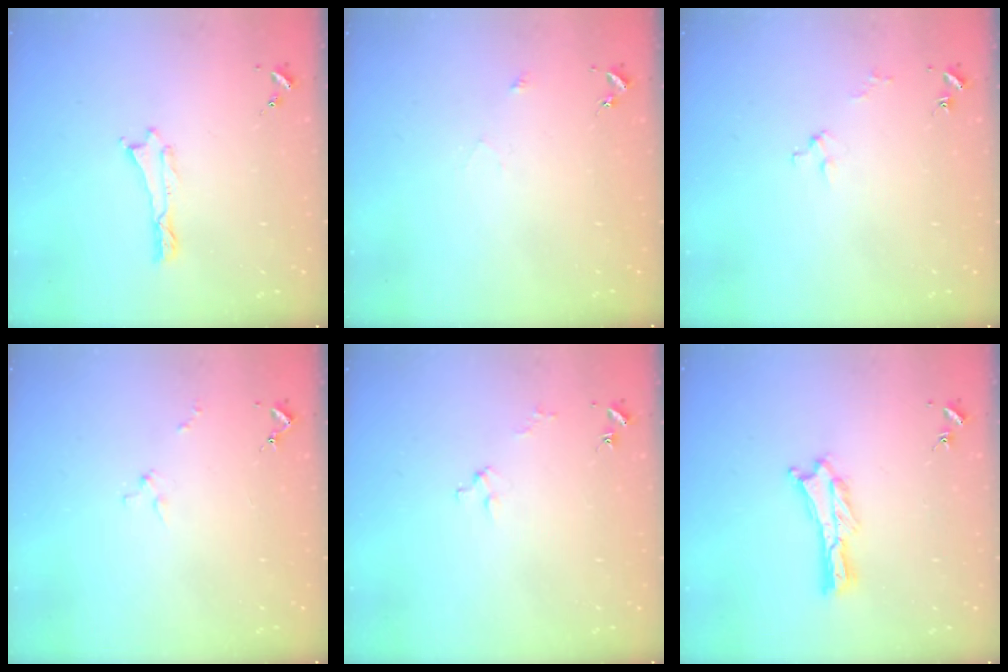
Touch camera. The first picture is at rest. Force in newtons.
{"total": 2.5, "press": 2.5, "slide": 0.2}
{"total": 2.0, "press": 2.0, "slide": 0.1}
{"total": 1.3, "press": 1.2, "slide": 0.1}
{"total": 2.0, "press": 2.0, "slide": 0.1}
{"total": 0.9, "press": 0.9, "slide": 0.2}